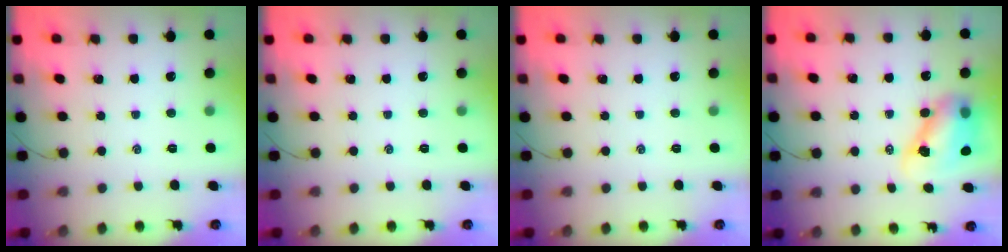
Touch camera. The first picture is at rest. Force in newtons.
{"total": 0.0}
{"total": 0.0}
{"total": 9.3, "press": 9.1, "slide": 2.3}